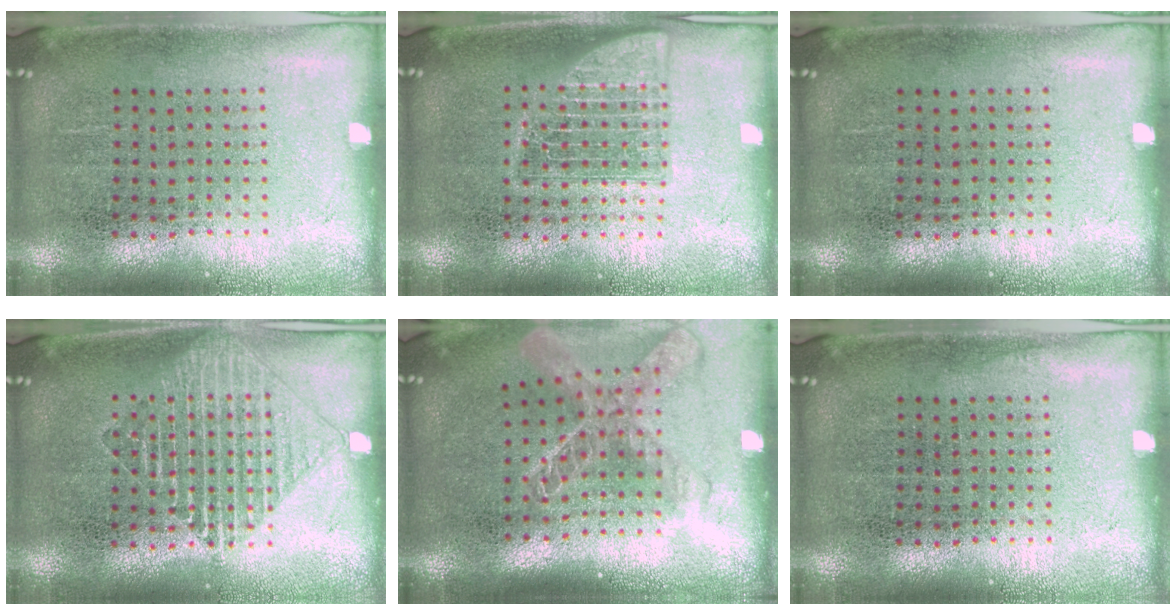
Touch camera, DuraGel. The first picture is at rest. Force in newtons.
{"total": 2.1, "press": 2.0, "slide": 0.3}
{"total": 0.0}
{"total": 1.3, "press": 1.3, "slide": 0.2}
{"total": 2.0, "press": 1.5, "slide": 1.2}
{"total": 0.0}